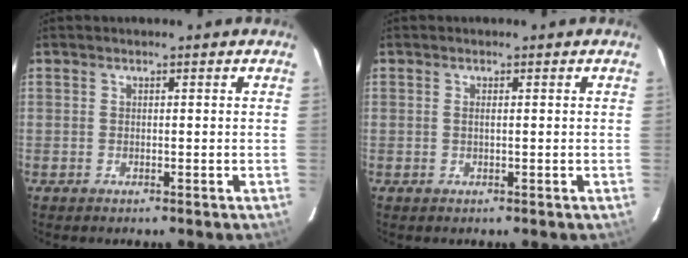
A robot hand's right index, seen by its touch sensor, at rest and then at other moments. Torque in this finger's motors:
{"motor_torque": [-0.22, 0.11, -0.06, 0.02]}